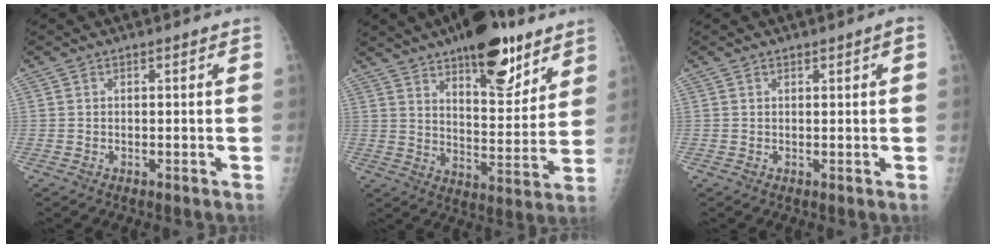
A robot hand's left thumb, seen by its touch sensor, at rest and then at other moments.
{"total": 18.6, "force": [12.0, 7.2, 12.2], "torque": [-0.137, -0.067, 0.184]}
{"total": 1.1, "force": [0.7, 0.4, 0.8], "torque": [-0.006, -0.001, 0.010]}